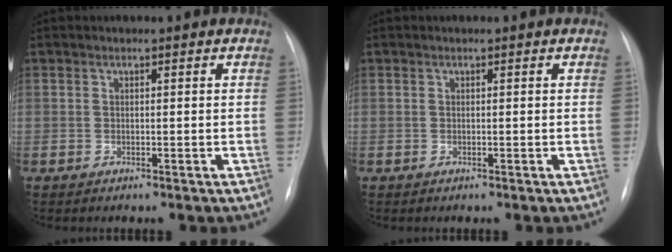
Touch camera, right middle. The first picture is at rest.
{"total": 0.0}